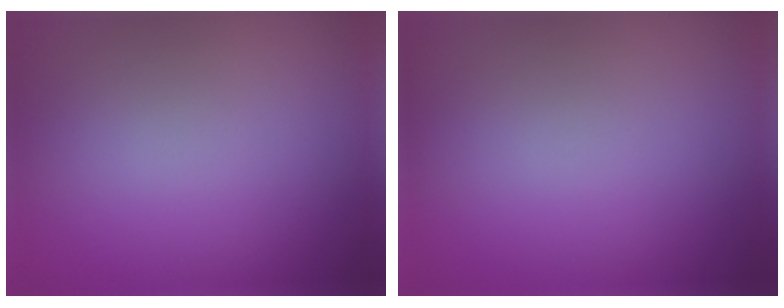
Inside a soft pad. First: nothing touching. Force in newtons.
{"total": 0.0}